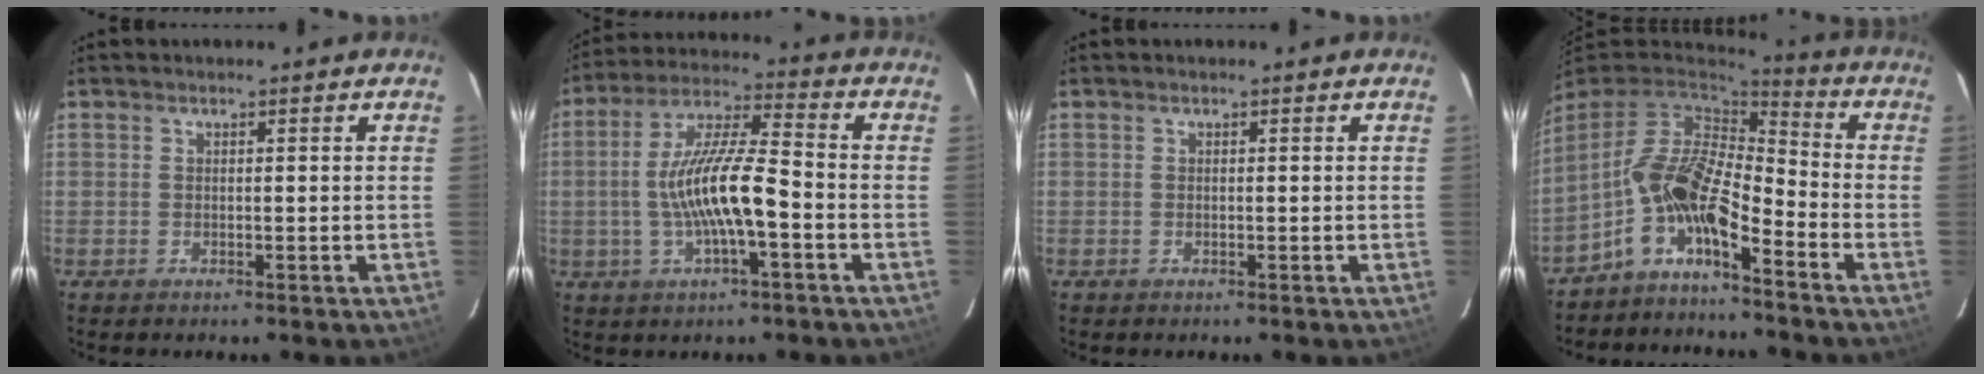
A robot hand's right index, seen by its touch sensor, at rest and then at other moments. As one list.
[{"total": 12.7, "force": [-3.0, 2.3, 12.2], "torque": [-0.237, 0.008, -0.054]}, {"total": 0.0}, {"total": 11.4, "force": [-6.1, 3.7, 8.9], "torque": [-0.177, 0.010, -0.129]}]